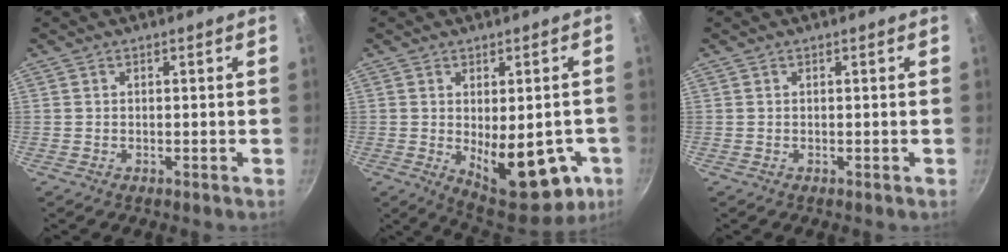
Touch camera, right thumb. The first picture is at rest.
{"total": 16.9, "force": [-4.0, 8.2, 14.2], "torque": [-0.154, -0.019, -0.032]}
{"total": 0.0}